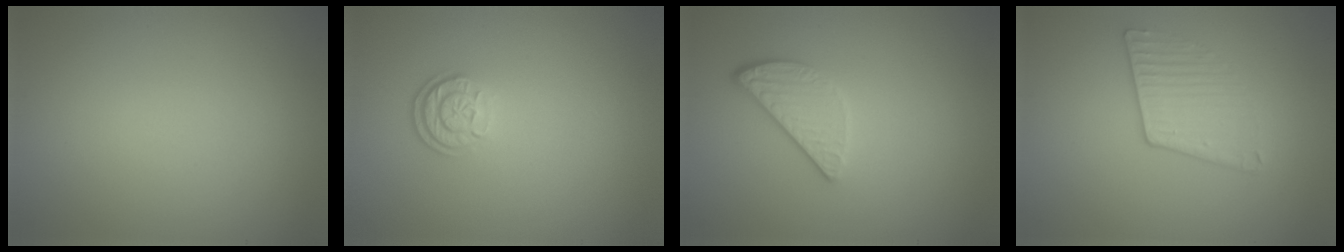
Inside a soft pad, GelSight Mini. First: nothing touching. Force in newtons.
{"total": 2.5, "press": 2.0, "slide": 1.5}
{"total": 2.6, "press": 2.3, "slide": 1.3}
{"total": 2.3, "press": 1.9, "slide": 1.3}